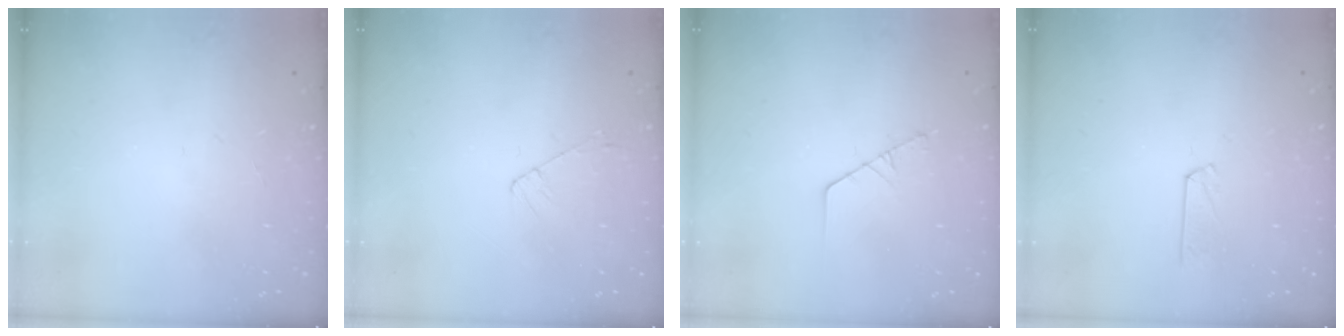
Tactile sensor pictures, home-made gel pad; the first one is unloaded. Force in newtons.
{"total": 3.7, "press": 3.6, "slide": 0.5}
{"total": 2.9, "press": 2.9, "slide": 0.3}
{"total": 3.6, "press": 3.6, "slide": 0.3}